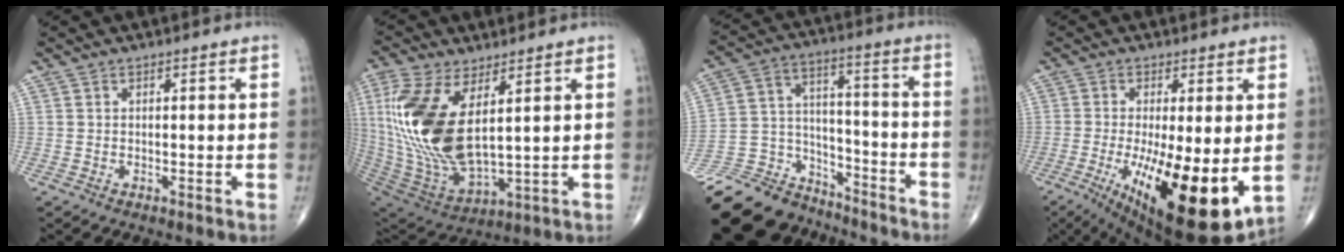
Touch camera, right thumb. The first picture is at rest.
{"total": 21.0, "force": [5.1, 9.7, 17.9], "torque": [-0.390, -0.032, 0.107]}
{"total": 23.6, "force": [-20.2, 10.6, 6.1], "torque": [-0.151, 0.084, -0.333]}
{"total": 19.4, "force": [-4.0, 5.9, 18.1], "torque": [-0.278, -0.037, -0.041]}